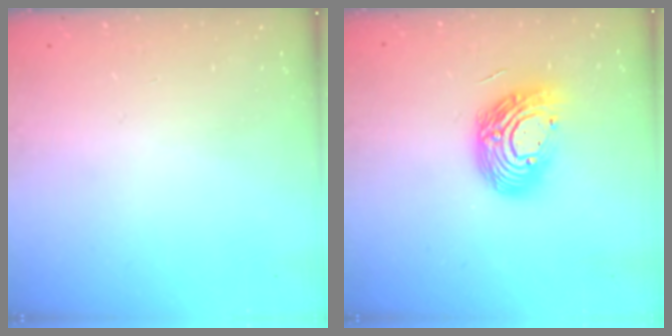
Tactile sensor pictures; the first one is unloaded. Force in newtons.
{"total": 14.2, "press": 14.1, "slide": 1.2}